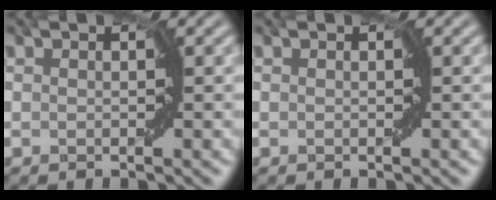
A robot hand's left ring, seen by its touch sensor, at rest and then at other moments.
{"total": 0.0}